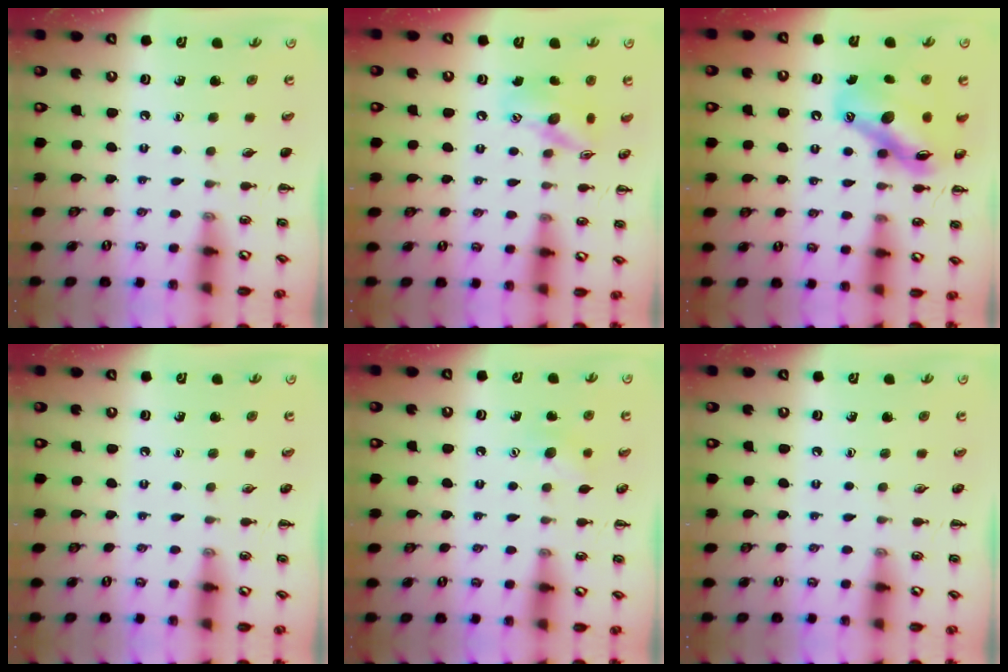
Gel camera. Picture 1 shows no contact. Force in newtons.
{"total": 13.2, "press": 13.0, "slide": 2.0}
{"total": 14.6, "press": 14.0, "slide": 3.9}
{"total": 0.0}
{"total": 5.5, "press": 5.3, "slide": 1.5}
{"total": 0.0}